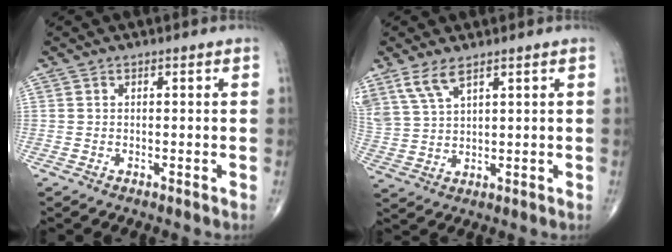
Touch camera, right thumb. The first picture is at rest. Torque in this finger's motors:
{"motor_torque": [0.01, 0.17, 1.10, 0.93, 0.32]}